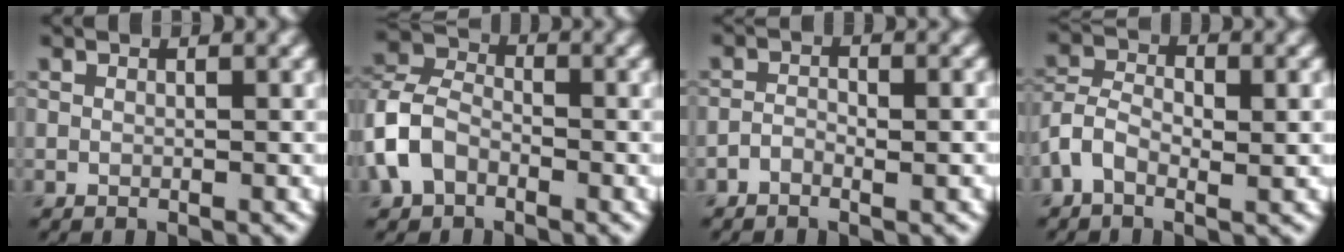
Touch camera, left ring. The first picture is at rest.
{"total": 5.1, "force": [-2.0, 3.7, 2.9], "torque": [-0.068, 0.007, -0.053]}
{"total": 1.7, "force": [-0.9, 0.7, 1.3], "torque": [-0.022, 0.003, -0.018]}
{"total": 4.5, "force": [-1.3, 2.5, 3.5], "torque": [-0.068, 0.005, -0.032]}